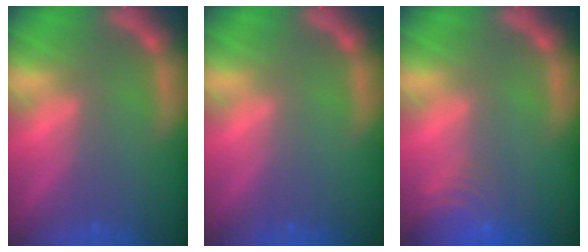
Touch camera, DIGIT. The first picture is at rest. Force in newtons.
{"total": 0.0}
{"total": 6.0}